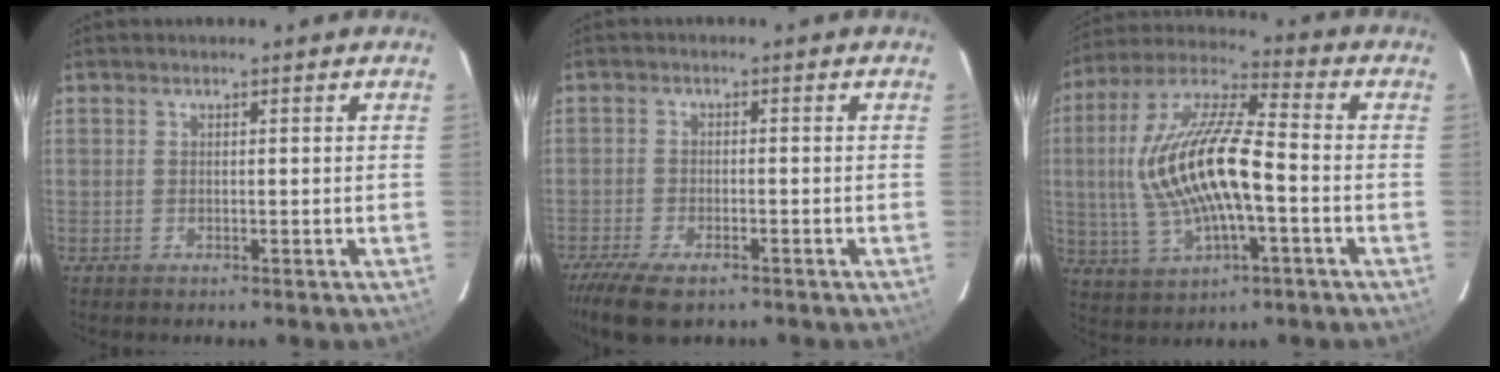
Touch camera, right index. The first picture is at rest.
{"total": 9.5, "force": [-7.1, 3.3, 5.3], "torque": [-0.136, -0.032, -0.129]}
{"total": 17.8, "force": [-1.8, 6.0, 16.6], "torque": [-0.332, 0.007, -0.030]}